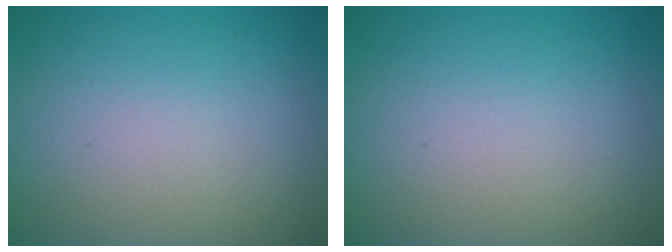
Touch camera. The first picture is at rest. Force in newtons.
{"total": 0.0}